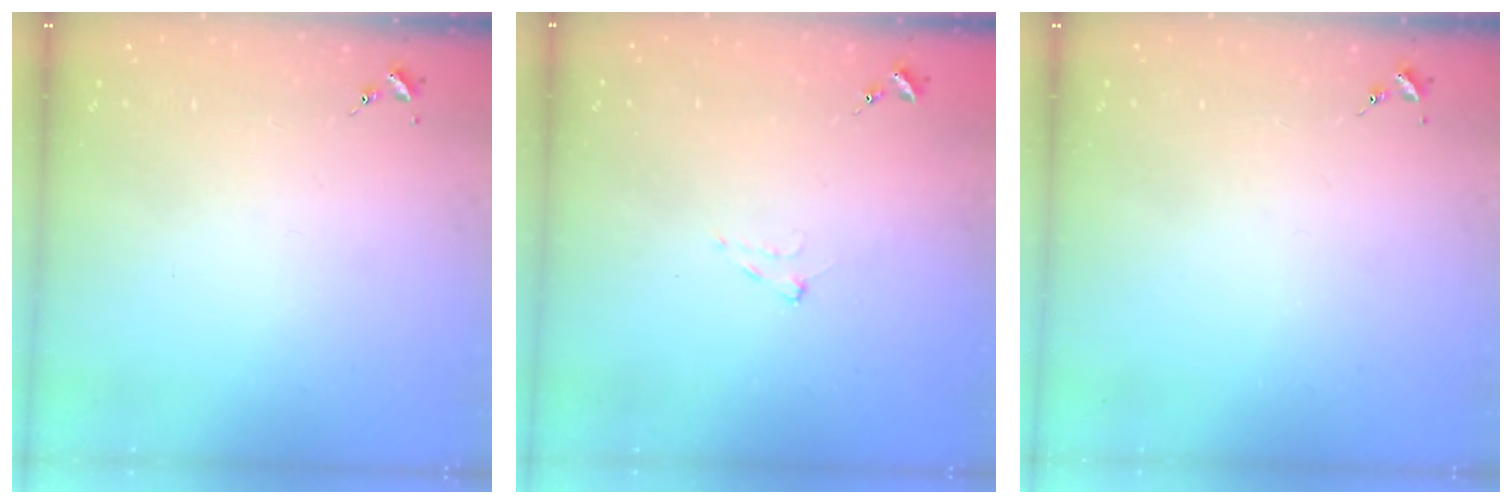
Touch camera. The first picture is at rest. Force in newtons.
{"total": 6.0, "press": 6.0, "slide": 0.6}
{"total": 0.0}